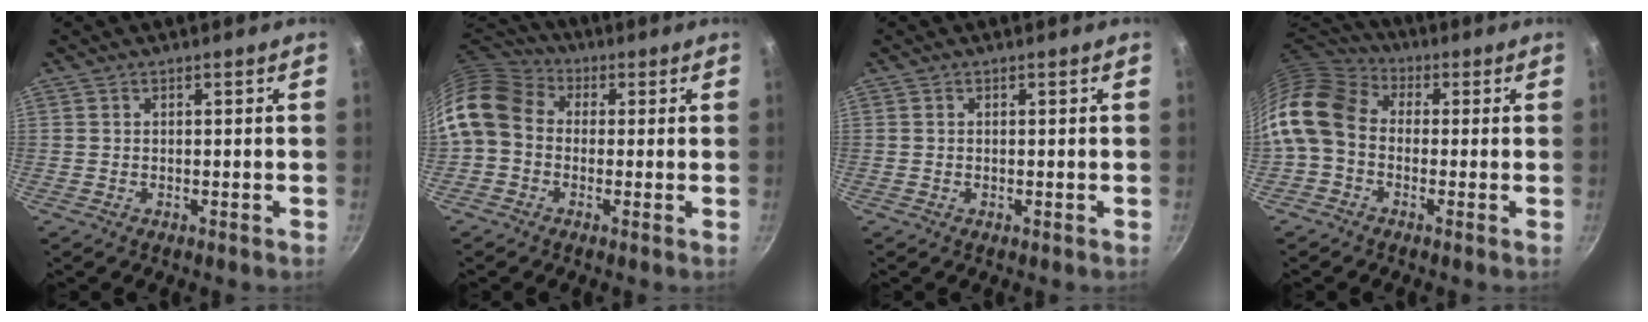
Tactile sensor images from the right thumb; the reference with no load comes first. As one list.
[{"total": 12.6, "force": [0.2, 10.1, 7.4], "torque": [-0.131, 0.031, -0.017]}, {"total": 0.0}, {"total": 15.0, "force": [-1.0, 11.5, 9.5], "torque": [-0.193, 0.040, -0.041]}]